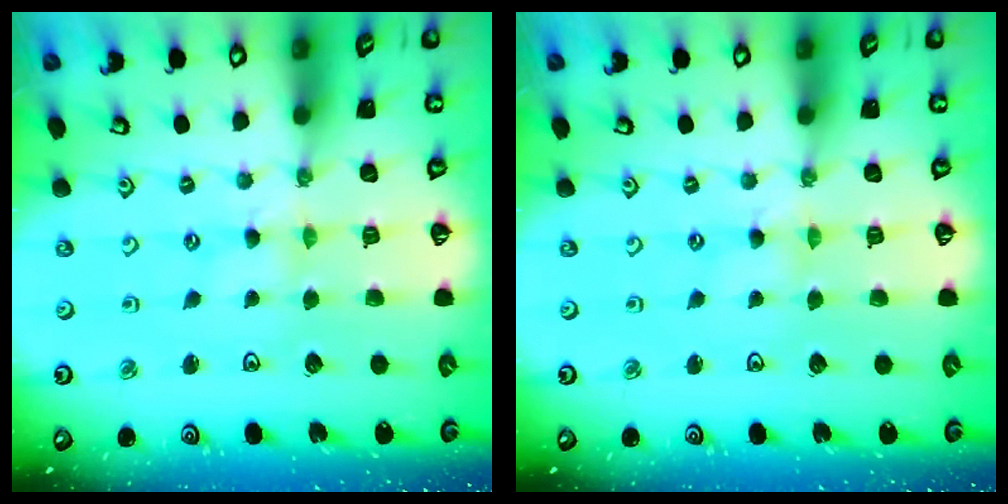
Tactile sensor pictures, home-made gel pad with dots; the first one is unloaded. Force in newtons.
{"total": 0.0}